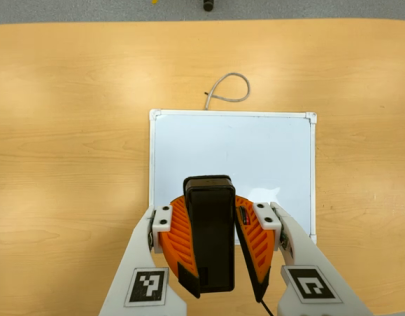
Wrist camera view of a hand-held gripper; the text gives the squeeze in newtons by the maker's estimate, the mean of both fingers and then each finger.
{"total": 11.7, "left": 11.0, "right": 12.4}